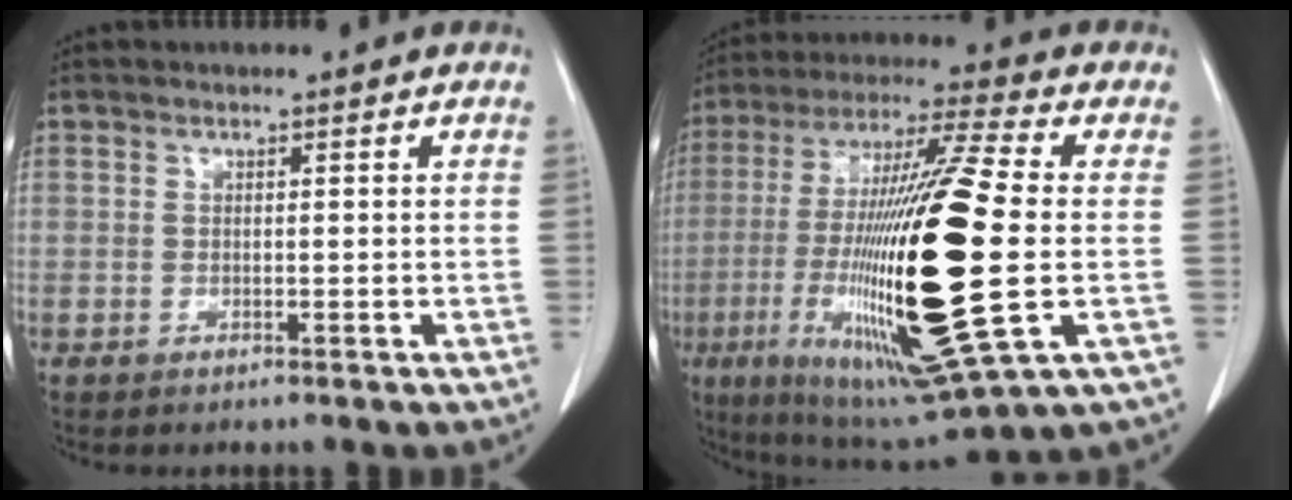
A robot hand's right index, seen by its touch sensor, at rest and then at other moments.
{"total": 28.2, "force": [-4.1, 2.9, 27.7], "torque": [-0.565, -0.036, -0.074]}